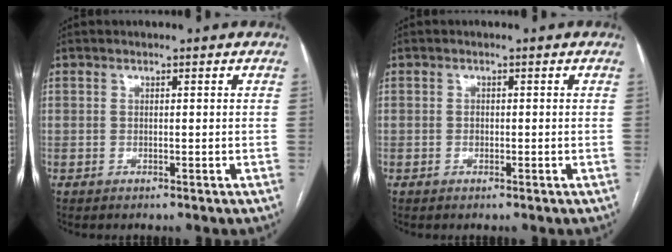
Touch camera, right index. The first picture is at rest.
{"total": 0.7, "force": [-0.1, 0.6, 0.4], "torque": [-0.005, 0.002, -0.003]}